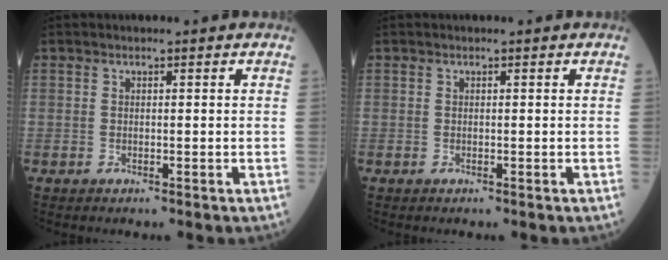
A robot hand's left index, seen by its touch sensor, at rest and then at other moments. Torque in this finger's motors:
{"motor_torque": [0.00, 0.00, 0.00, 0.00]}